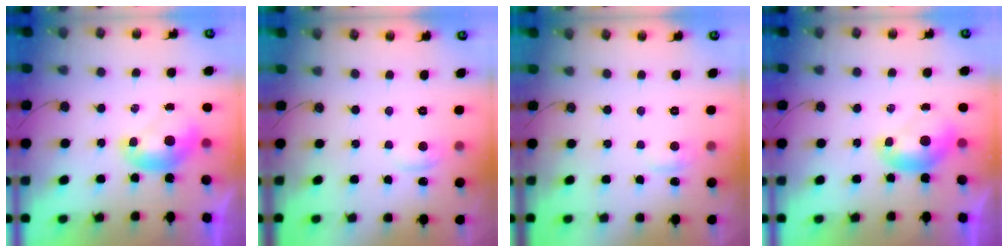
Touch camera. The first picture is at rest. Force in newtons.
{"total": 1.5, "press": 1.4, "slide": 0.5}
{"total": 2.5, "press": 2.5, "slide": 0.6}
{"total": 0.0}